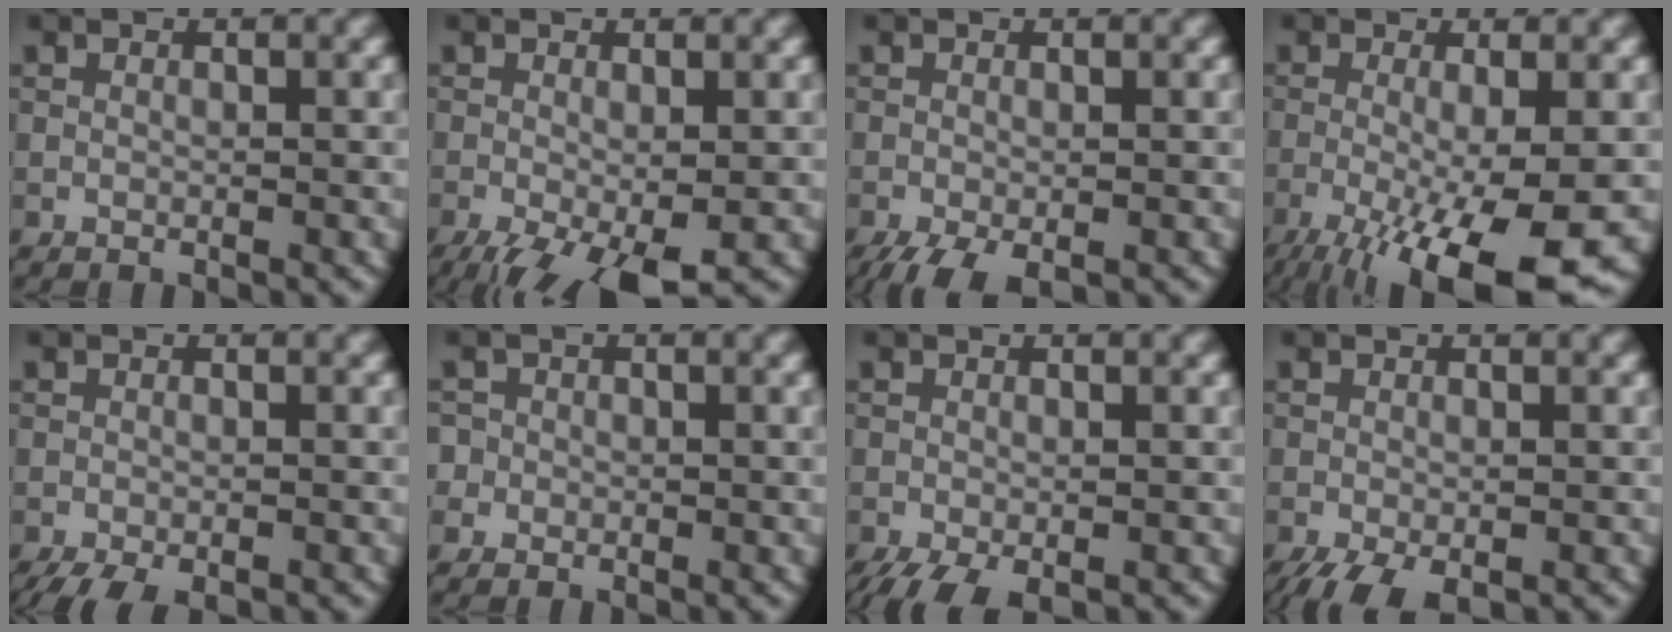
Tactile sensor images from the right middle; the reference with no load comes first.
{"total": 6.1, "force": [-3.3, 1.8, 4.9], "torque": [-0.086, -0.014, -0.054]}
{"total": 3.5, "force": [-2.3, 1.1, 2.5], "torque": [-0.046, -0.011, -0.039]}
{"total": 11.6, "force": [-5.2, 2.8, 10.0], "torque": [-0.165, -0.025, -0.084]}
{"total": 4.2, "force": [-3.3, 1.0, 2.4], "torque": [-0.036, -0.008, -0.054]}
{"total": 1.7, "force": [0.0, 1.7, 0.3], "torque": [0.008, 0.008, -0.014]}
{"total": 3.6, "force": [-2.4, 1.1, 2.4], "torque": [-0.042, -0.012, -0.041]}
{"total": 3.8, "force": [-2.6, 1.2, 2.5], "torque": [-0.045, -0.012, -0.043]}